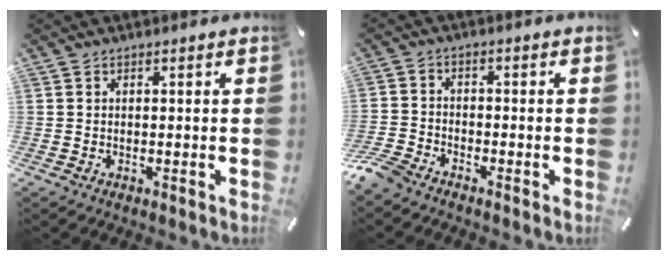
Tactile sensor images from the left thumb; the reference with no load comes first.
{"total": 4.8, "force": [-4.1, 1.8, 1.8], "torque": [-0.059, 0.008, -0.087]}